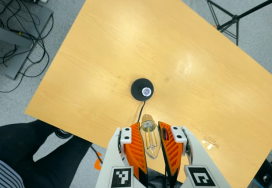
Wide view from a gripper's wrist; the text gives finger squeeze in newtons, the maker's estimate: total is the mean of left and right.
{"total": 20.7, "left": 23.1, "right": 18.4}